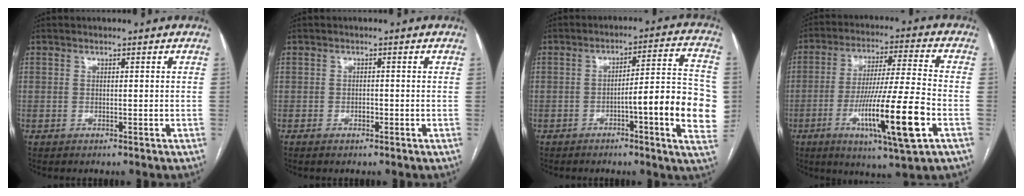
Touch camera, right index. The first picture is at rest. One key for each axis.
{"total": 1.1, "fx": -0.6, "fy": 0.7, "fz": 0.6, "tx": -0.009, "ty": 0.003, "tz": -0.007}
{"total": 13.4, "fx": -3.0, "fy": 1.4, "fz": 13.0, "tx": -0.157, "ty": 0.017, "tz": -0.040}
{"total": 16.1, "fx": -5.7, "fy": 0.0, "fz": 15.1, "tx": -0.273, "ty": -0.020, "tz": -0.095}